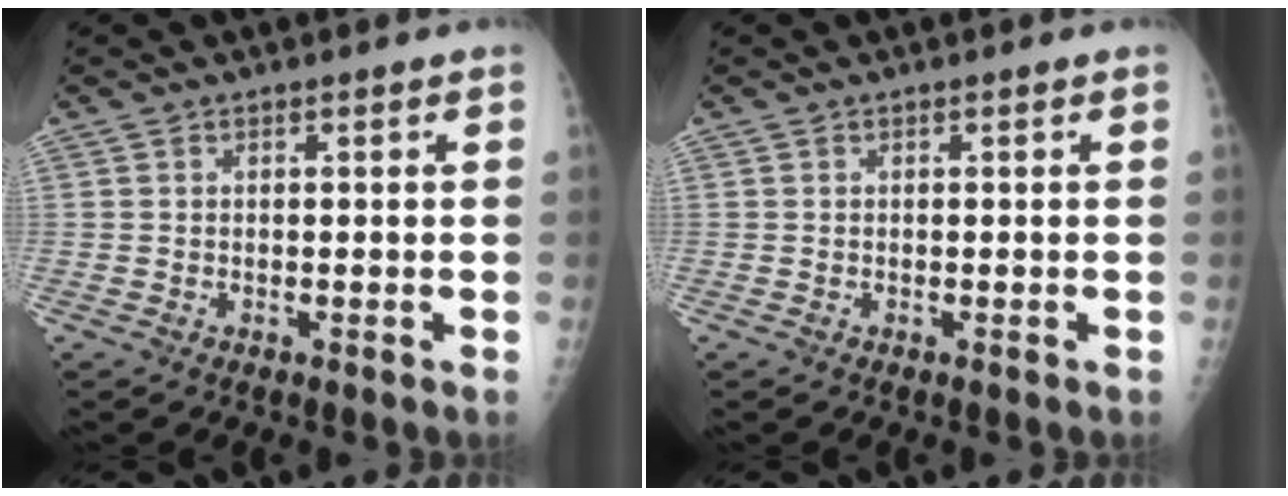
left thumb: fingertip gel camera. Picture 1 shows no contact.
{"total": 0.0}